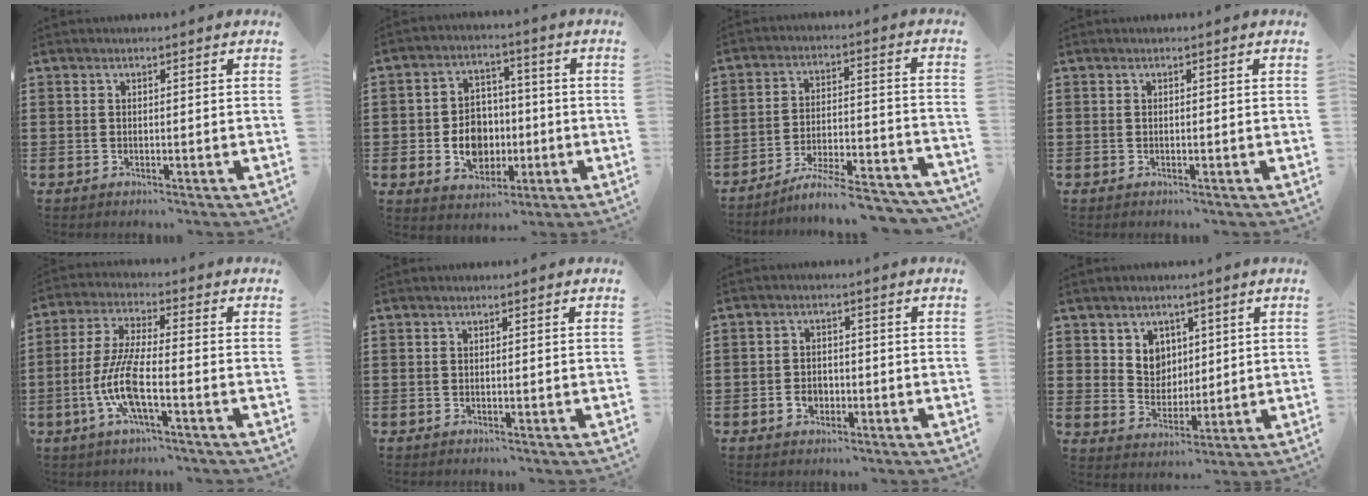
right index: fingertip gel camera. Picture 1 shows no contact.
{"total": 7.3, "force": [-1.2, 6.1, 3.8], "torque": [-0.070, 0.011, -0.021]}
{"total": 7.5, "force": [-6.8, 0.5, 3.0], "torque": [-0.045, 0.006, -0.130]}
{"total": 0.0}
{"total": 8.6, "force": [-3.1, 2.1, 7.8], "torque": [-0.185, -0.016, -0.067]}
{"total": 0.0}
{"total": 2.7, "force": [-1.0, 2.1, 1.3], "torque": [-0.029, 0.002, -0.021]}
{"total": 5.2, "force": [2.5, 4.5, 0.9], "torque": [-0.035, 0.004, 0.044]}